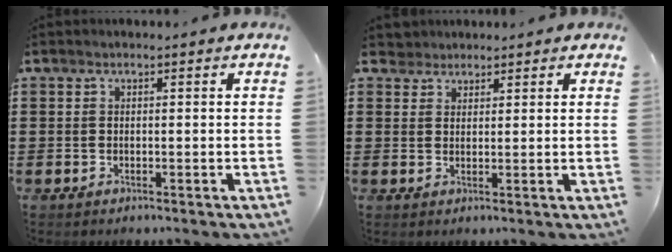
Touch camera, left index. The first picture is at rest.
{"total": 2.5, "force": [2.1, 1.4, 0.0], "torque": [-0.011, 0.010, 0.040]}